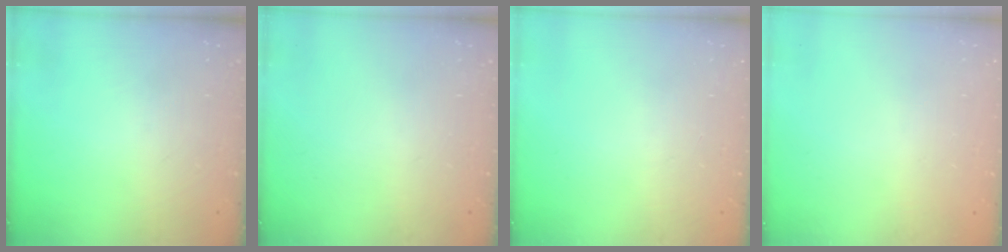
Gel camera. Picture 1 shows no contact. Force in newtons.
{"total": 0.0}
{"total": 0.0}
{"total": 0.0}